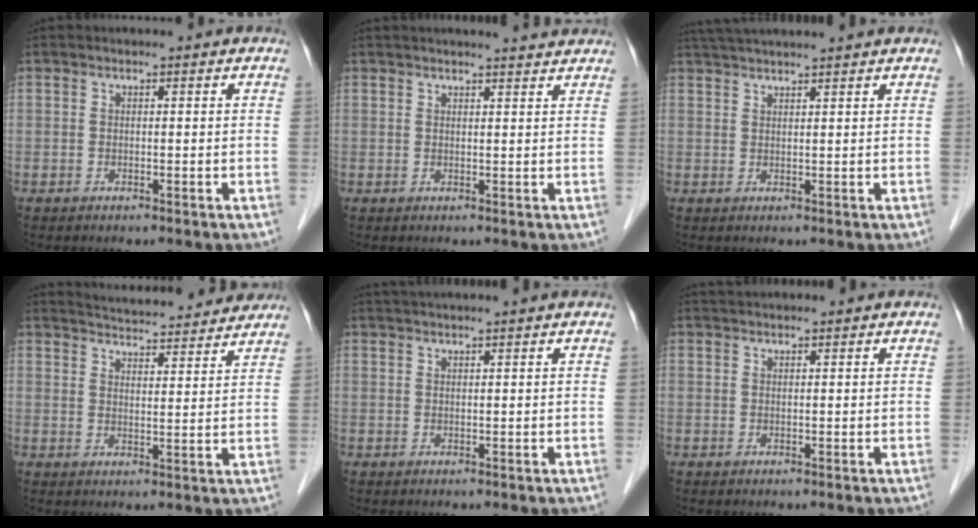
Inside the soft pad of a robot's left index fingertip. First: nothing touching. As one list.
[{"total": 5.1, "force": [4.8, 0.0, 1.7], "torque": [-0.024, 0.013, 0.049]}, {"total": 7.7, "force": [6.9, -0.8, 3.3], "torque": [-0.055, 0.037, 0.105]}, {"total": 14.8, "force": [14.1, 1.8, 4.1], "torque": [-0.057, 0.009, 0.181]}, {"total": 5.6, "force": [5.0, -1.0, 2.5], "torque": [-0.031, 0.030, 0.070]}, {"total": 2.9, "force": [2.8, -0.1, 0.8], "torque": [-0.007, 0.030, 0.048]}]